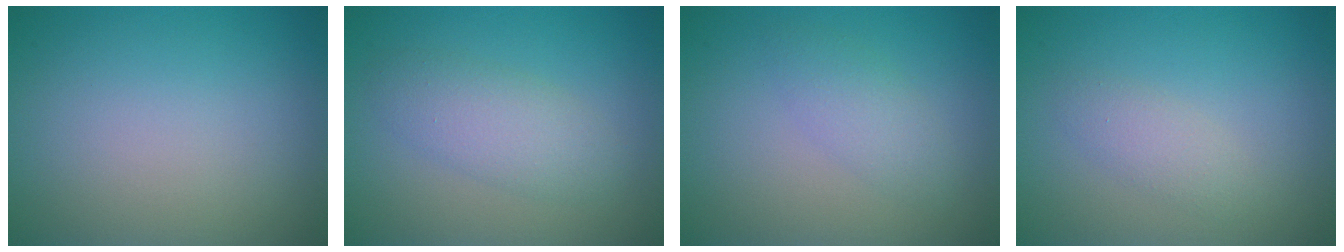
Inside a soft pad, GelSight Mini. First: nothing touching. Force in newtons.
{"total": 3.2, "press": 3.2, "slide": 0.0}
{"total": 2.0, "press": 2.0, "slide": 0.1}
{"total": 1.6, "press": 1.6, "slide": 0.1}